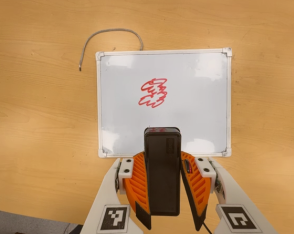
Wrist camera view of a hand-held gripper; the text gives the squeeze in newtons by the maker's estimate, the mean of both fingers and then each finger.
{"total": 8.4, "left": 6.5, "right": 10.4}